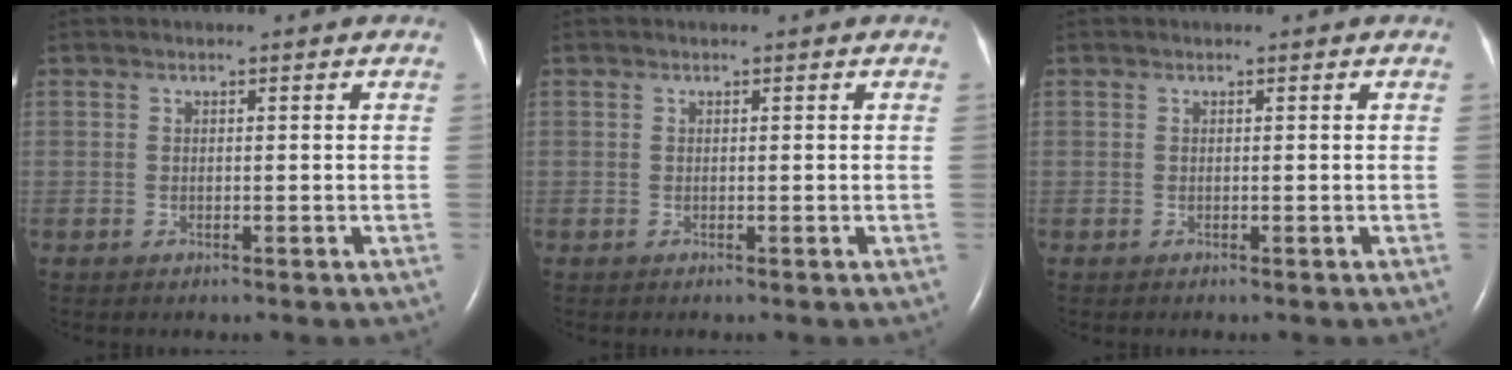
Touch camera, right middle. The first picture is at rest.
{"total": 0.0}
{"total": 0.0}